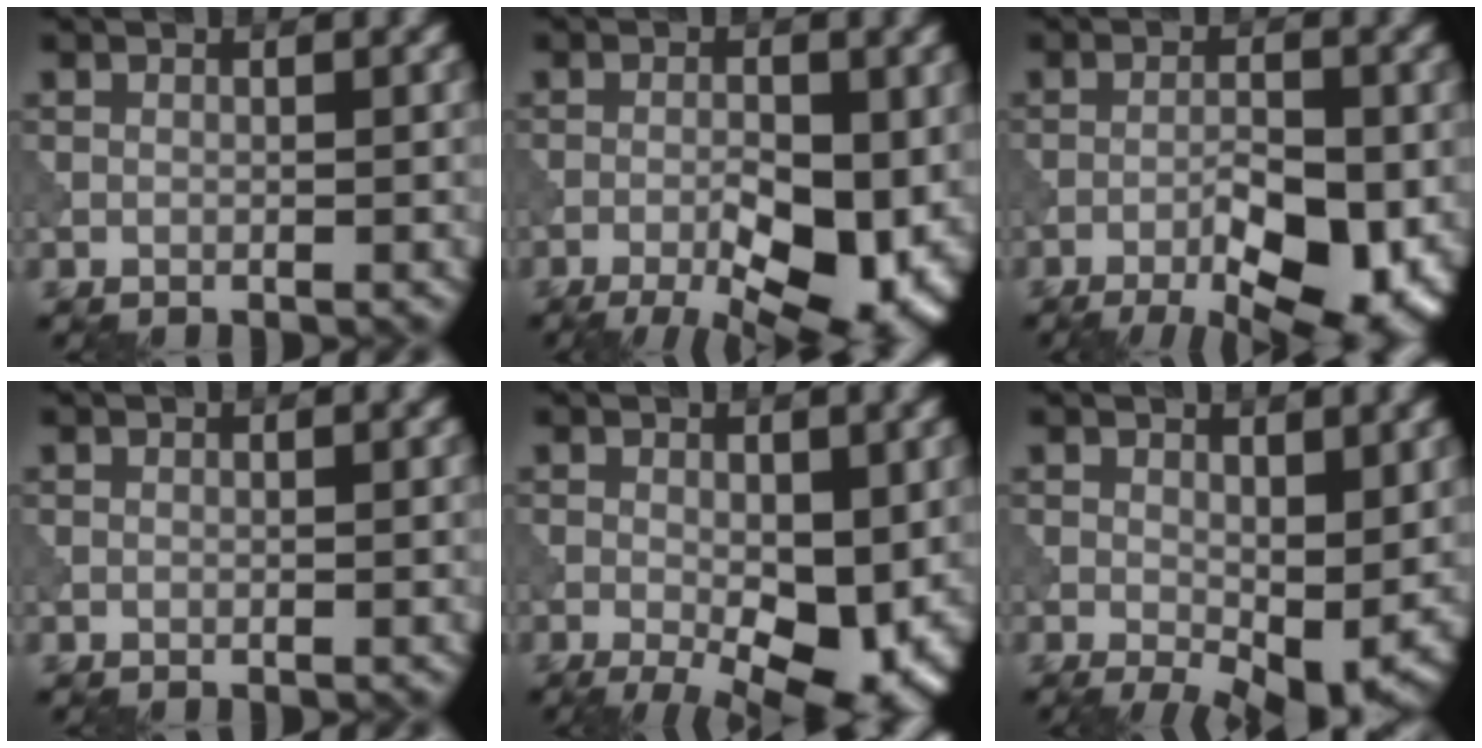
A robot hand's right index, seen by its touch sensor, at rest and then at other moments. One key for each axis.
{"total": 10.1, "fx": -3.9, "fy": 4.1, "fz": 8.4, "tx": -0.115, "ty": -0.005, "tz": -0.056}
{"total": 9.3, "fx": -4.4, "fy": 3.3, "fz": 7.5, "tx": -0.114, "ty": -0.006, "tz": -0.063}
{"total": 0.0}
{"total": 8.8, "fx": -1.8, "fy": 4.2, "fz": 7.6, "tx": -0.110, "ty": -0.021, "tz": -0.016}
{"total": 6.1, "fx": -0.1, "fy": 3.1, "fz": 5.2, "tx": -0.080, "ty": -0.021, "tz": 0.009}